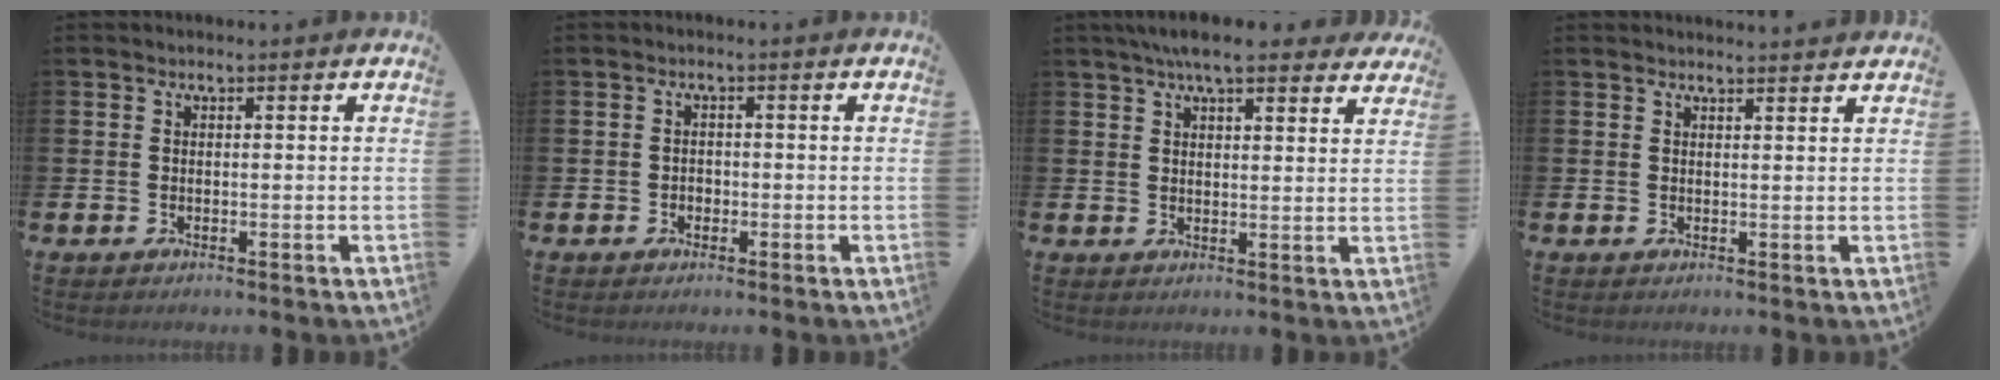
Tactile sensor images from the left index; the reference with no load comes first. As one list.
[{"total": 1.2, "force": [-0.5, 1.0, 0.2], "torque": [-0.002, 0.002, -0.012]}, {"total": 6.2, "force": [5.5, 1.2, 2.6], "torque": [-0.048, -0.019, 0.099]}, {"total": 1.7, "force": [1.6, -0.1, -0.1], "torque": [0.012, -0.014, 0.028]}]